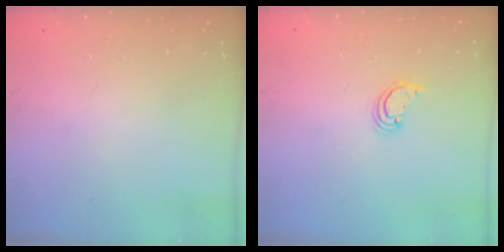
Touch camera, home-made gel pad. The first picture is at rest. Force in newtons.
{"total": 2.1, "press": 2.1, "slide": 0.1}